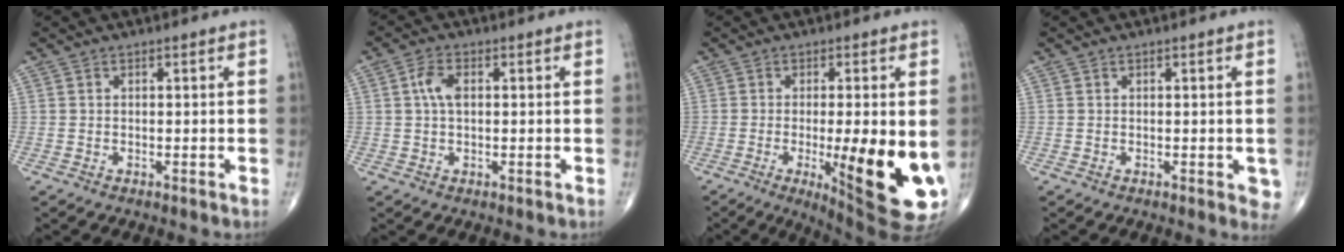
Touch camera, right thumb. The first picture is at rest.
{"total": 4.2, "force": [0.8, 2.2, 3.4], "torque": [-0.075, 0.005, 0.014]}
{"total": 17.0, "force": [-3.0, 4.1, 16.3], "torque": [-0.192, -0.027, -0.025]}
{"total": 2.7, "force": [-0.4, 1.2, 2.4], "torque": [-0.006, -0.002, -0.007]}